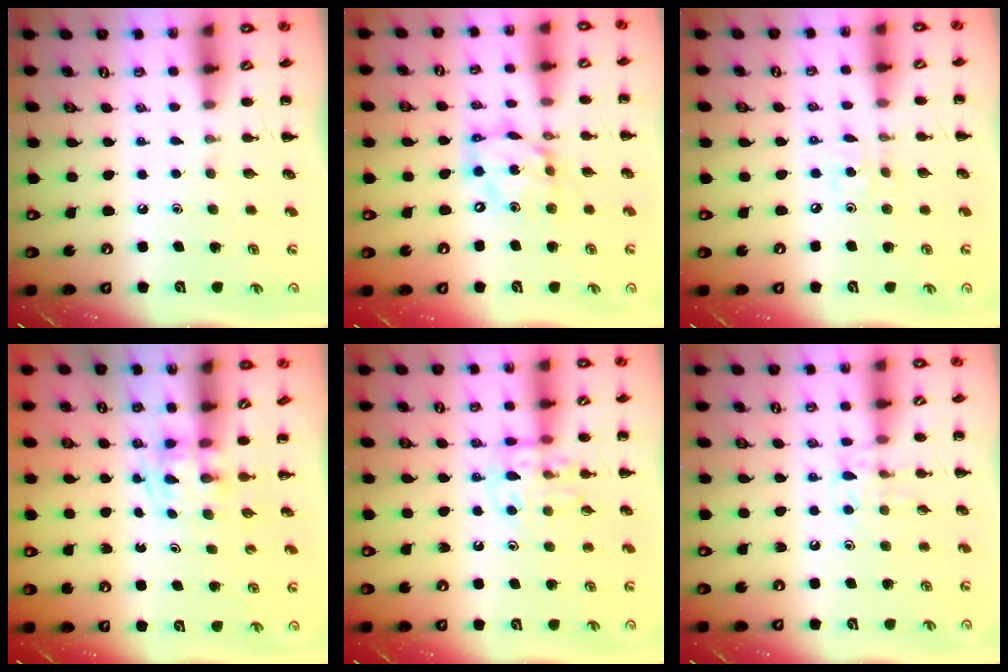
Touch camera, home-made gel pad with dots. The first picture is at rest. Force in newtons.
{"total": 12.8, "press": 12.4, "slide": 3.3}
{"total": 2.2, "press": 2.1, "slide": 0.6}
{"total": 1.2, "press": 1.0, "slide": 0.7}
{"total": 12.1, "press": 12.0, "slide": 1.4}
{"total": 8.4, "press": 8.2, "slide": 1.6}